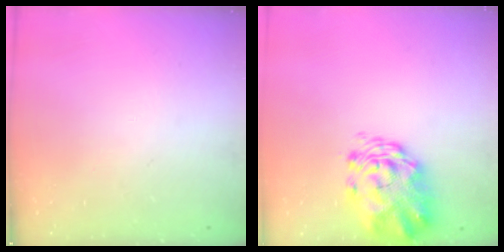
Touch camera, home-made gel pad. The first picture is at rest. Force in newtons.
{"total": 3.5, "press": 3.3, "slide": 1.1}